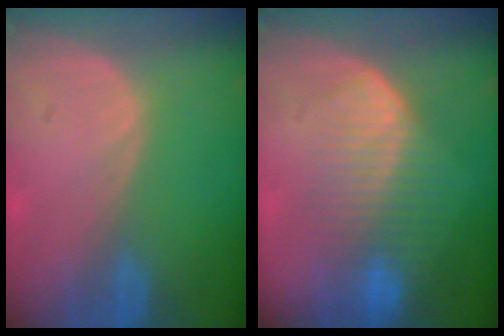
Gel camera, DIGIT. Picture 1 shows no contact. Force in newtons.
{"total": 7.9, "press": 7.4, "slide": 2.5}